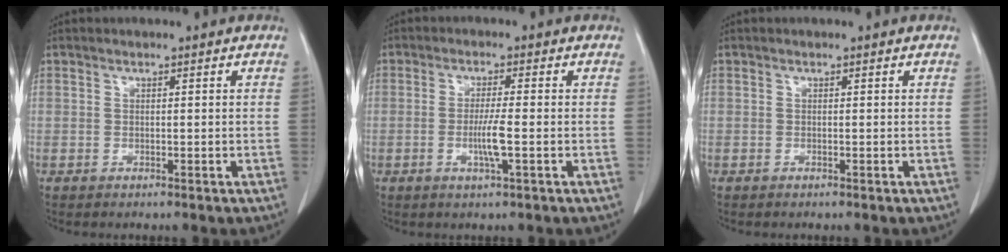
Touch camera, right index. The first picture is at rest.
{"total": 3.9, "force": [-1.1, -0.3, 3.8], "torque": [-0.072, -0.006, -0.021]}
{"total": 0.0}